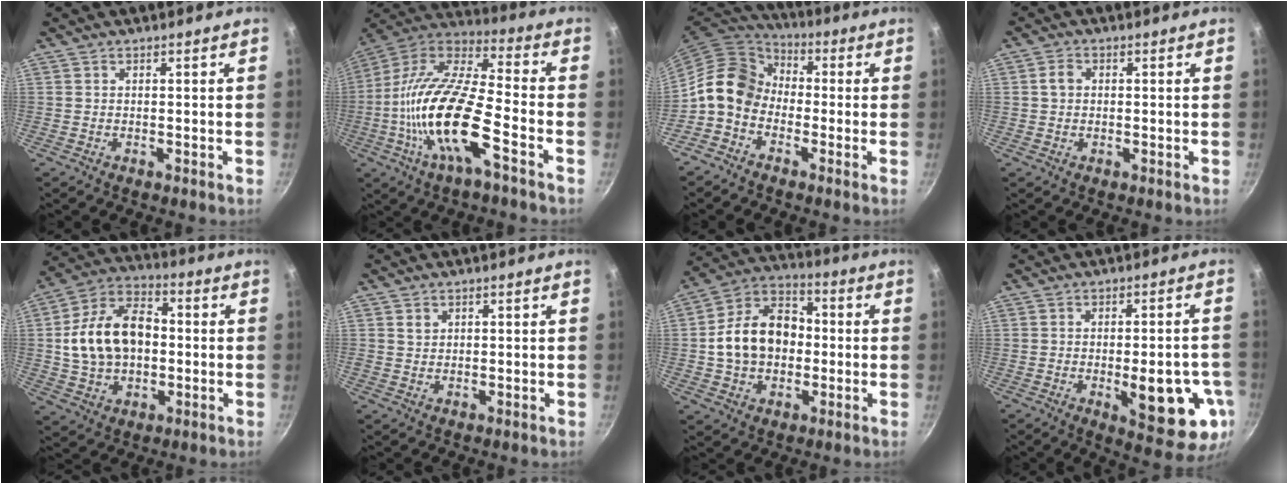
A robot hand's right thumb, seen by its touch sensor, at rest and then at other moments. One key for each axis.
{"total": 20.5, "fx": -6.6, "fy": 6.4, "fz": 18.3, "tx": -0.347, "ty": 0.042, "tz": -0.145}
{"total": 10.7, "fx": -1.8, "fy": 8.5, "fz": 6.3, "tx": -0.078, "ty": 0.039, "tz": -0.060}
{"total": 2.6, "fx": 0.3, "fy": 2.1, "fz": 1.5, "tx": -0.017, "ty": 0.008, "tz": 0.002}
{"total": 16.8, "fx": 0.4, "fy": 11.6, "fz": 12.1, "tx": -0.190, "ty": 0.029, "tz": 0.001}
{"total": 1.6, "fx": 0.7, "fy": 1.3, "fz": 0.5, "tx": -0.003, "ty": 0.001, "tz": 0.011}
{"total": 15.4, "fx": -0.3, "fy": 11.6, "fz": 10.1, "tx": -0.144, "ty": 0.035, "tz": -0.017}
{"total": 15.6, "fx": -4.0, "fy": 5.8, "fz": 13.9, "tx": -0.148, "ty": 0.000, "tz": -0.045}